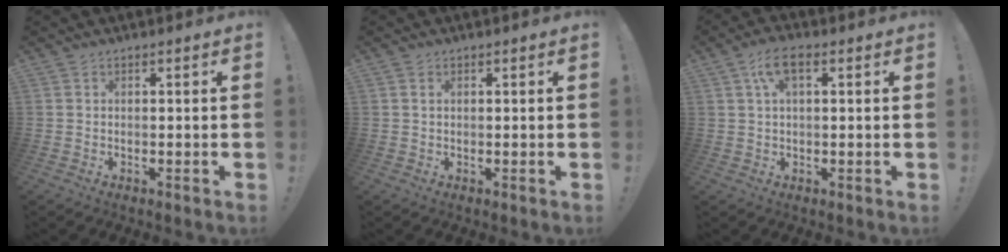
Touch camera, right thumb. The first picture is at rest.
{"total": 0.8, "force": [0.4, 0.6, 0.5], "torque": [-0.009, 0.001, 0.006]}
{"total": 5.9, "force": [2.0, 2.5, 5.0], "torque": [-0.096, 0.008, 0.037]}